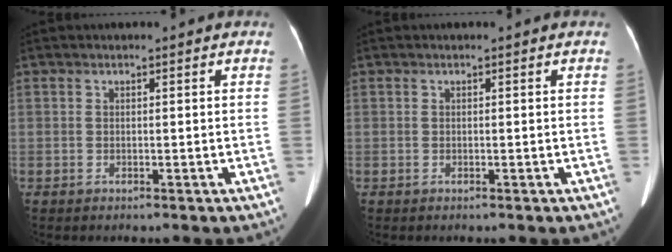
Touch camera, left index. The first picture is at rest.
{"total": 0.0}